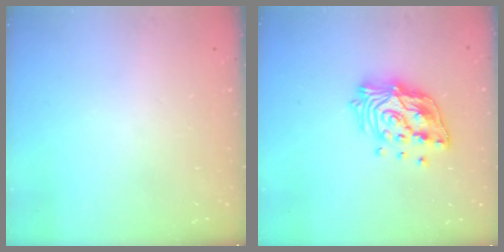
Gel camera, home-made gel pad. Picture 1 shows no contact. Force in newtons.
{"total": 15.1, "press": 15.1, "slide": 1.2}